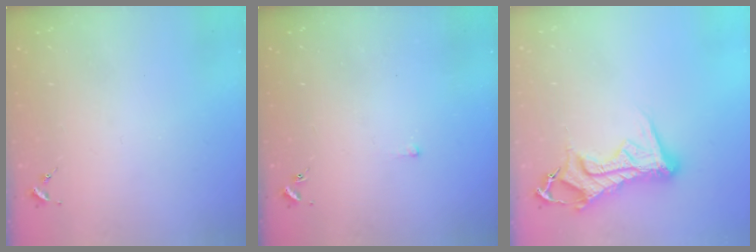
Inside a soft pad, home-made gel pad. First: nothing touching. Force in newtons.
{"total": 1.6, "press": 1.6, "slide": 0.2}
{"total": 13.3, "press": 13.2, "slide": 1.6}